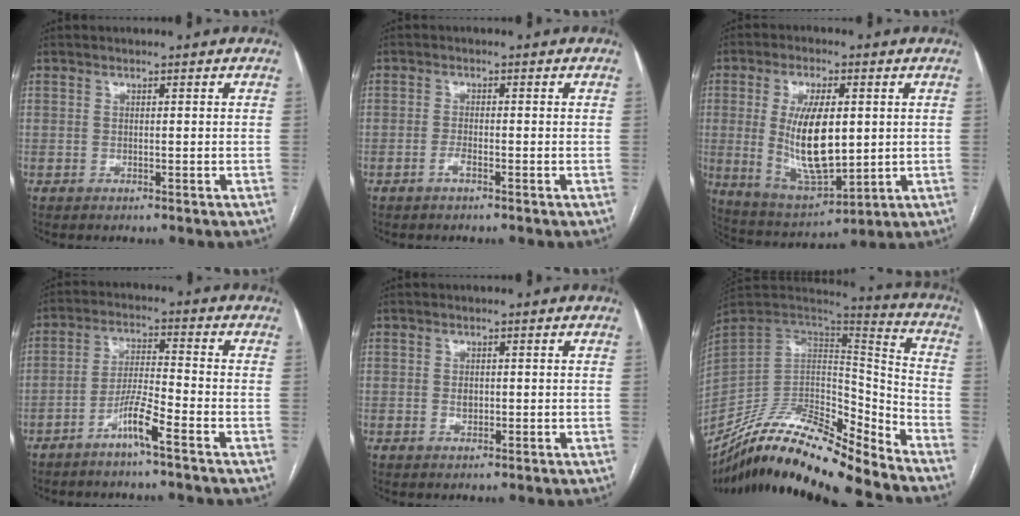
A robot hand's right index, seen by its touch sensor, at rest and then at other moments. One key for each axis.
{"total": 1.4, "fx": -0.9, "fy": 0.2, "fz": 1.1, "tx": -0.021, "ty": 0.001, "tz": -0.018}
{"total": 13.6, "fx": 0.9, "fy": 5.1, "fz": 12.5, "tx": -0.247, "ty": -0.007, "tz": 0.029}
{"total": 6.0, "fx": -3.9, "fy": -0.1, "fz": 4.6, "tx": -0.091, "ty": 0.002, "tz": -0.079}
{"total": 1.3, "fx": -0.1, "fy": 1.0, "fz": 0.8, "tx": -0.014, "ty": 0.002, "tz": 0.000}
{"total": 23.1, "fx": -20.5, "fy": 3.0, "fz": 10.3, "tx": -0.197, "ty": 0.008, "tz": -0.354}